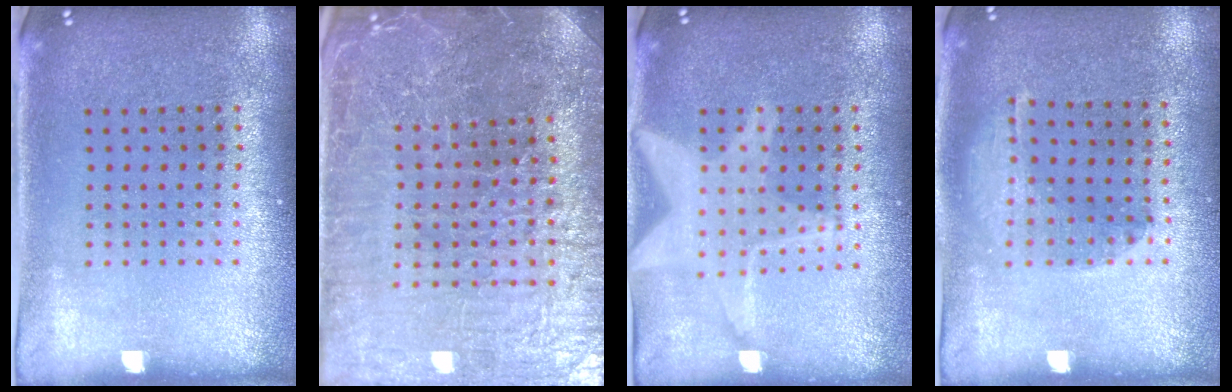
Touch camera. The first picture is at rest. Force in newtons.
{"total": 4.7, "press": 4.5, "slide": 1.3}
{"total": 2.6, "press": 2.6, "slide": 0.4}
{"total": 1.1, "press": 1.1, "slide": 0.1}